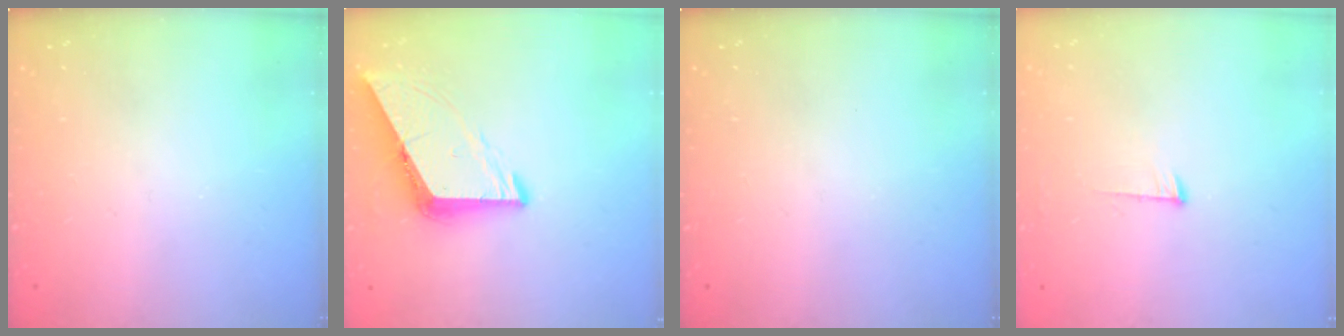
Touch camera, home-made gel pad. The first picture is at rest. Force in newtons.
{"total": 8.2, "press": 8.2, "slide": 0.6}
{"total": 0.0}
{"total": 6.1, "press": 6.1, "slide": 0.6}